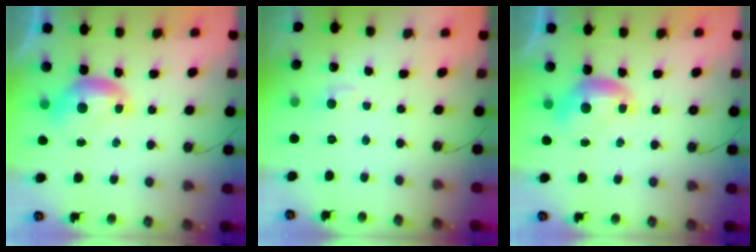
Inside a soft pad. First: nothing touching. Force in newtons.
{"total": 1.5, "press": 1.4, "slide": 0.6}
{"total": 0.0}